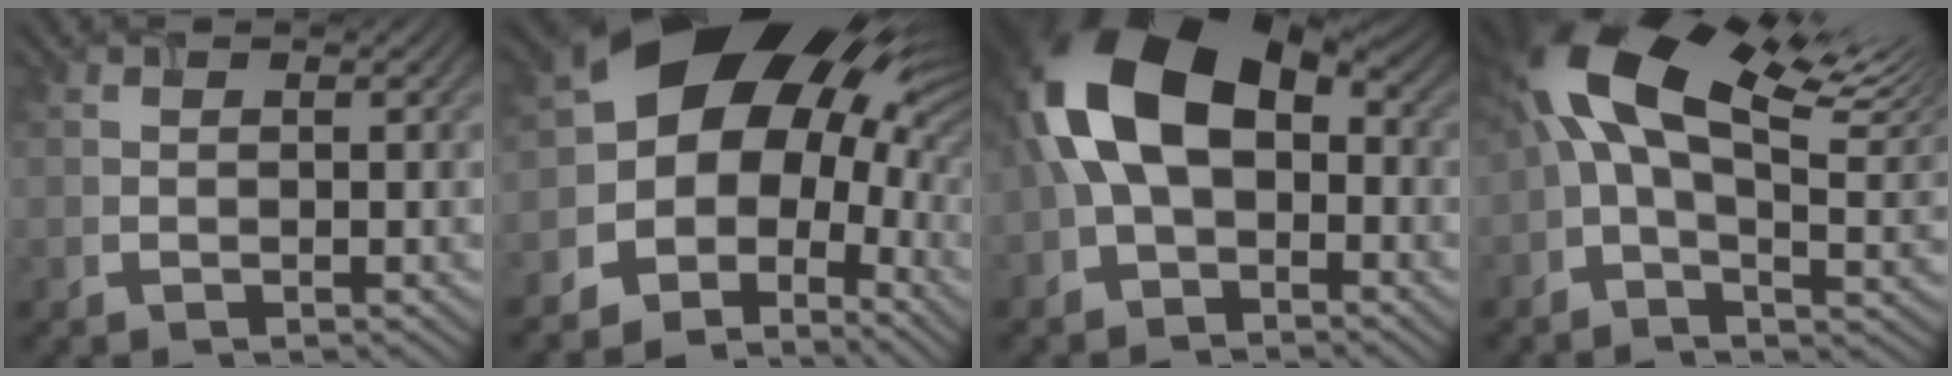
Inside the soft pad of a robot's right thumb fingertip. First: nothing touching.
{"total": 13.9, "force": [-1.2, 10.9, 8.5], "torque": [-0.123, -0.012, -0.021]}
{"total": 14.5, "force": [-0.2, 9.3, 11.1], "torque": [-0.229, 0.008, -0.009]}
{"total": 16.7, "force": [4.9, 7.6, 14.1], "torque": [-0.262, 0.020, 0.081]}